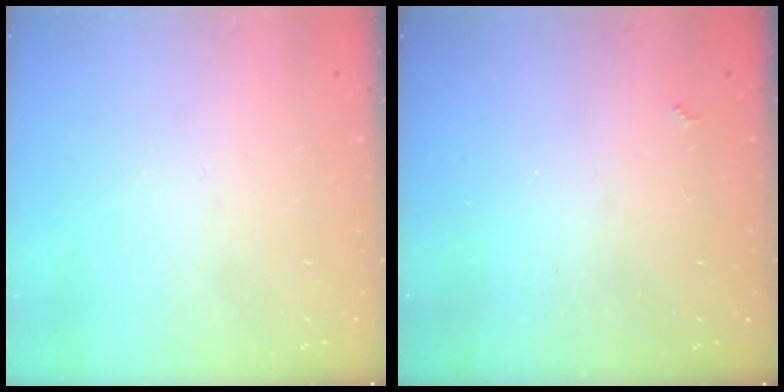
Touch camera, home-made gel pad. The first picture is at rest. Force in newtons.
{"total": 2.5, "press": 2.5, "slide": 0.4}